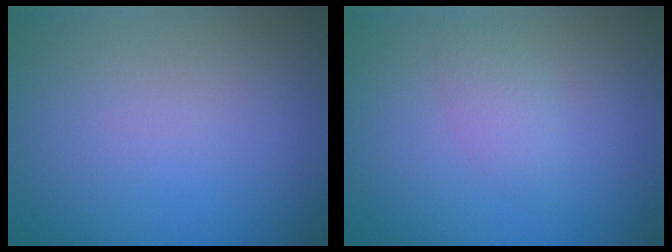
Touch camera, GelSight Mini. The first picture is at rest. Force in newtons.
{"total": 1.6, "press": 1.6, "slide": 0.1}